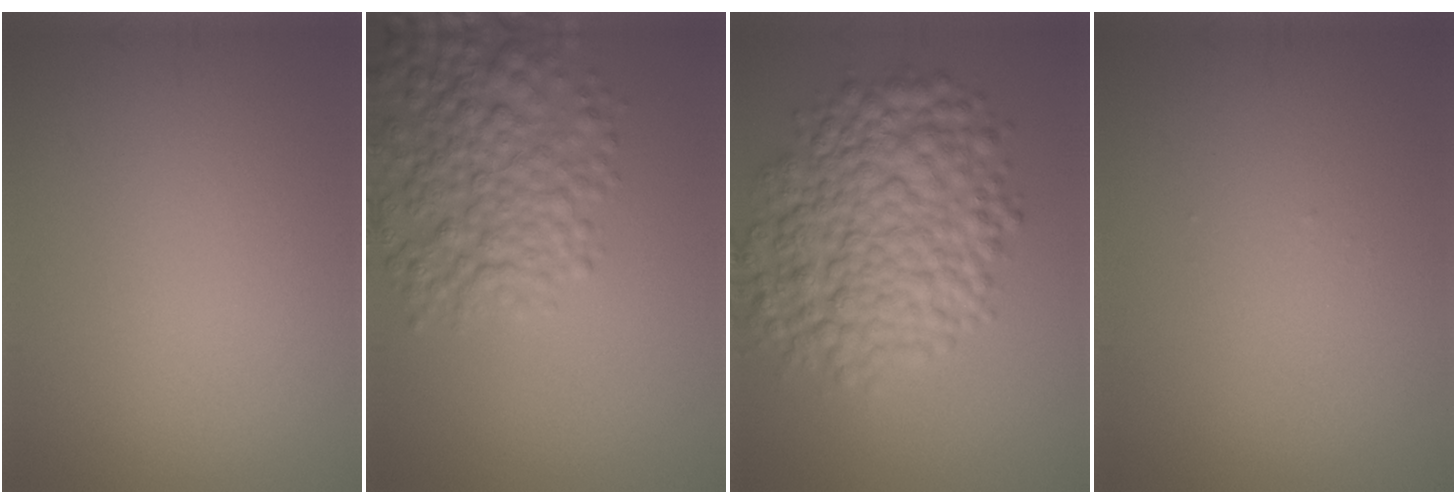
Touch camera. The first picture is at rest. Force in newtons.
{"total": 6.7, "press": 6.7, "slide": 0.2}
{"total": 10.2, "press": 10.2, "slide": 0.1}
{"total": 0.0}